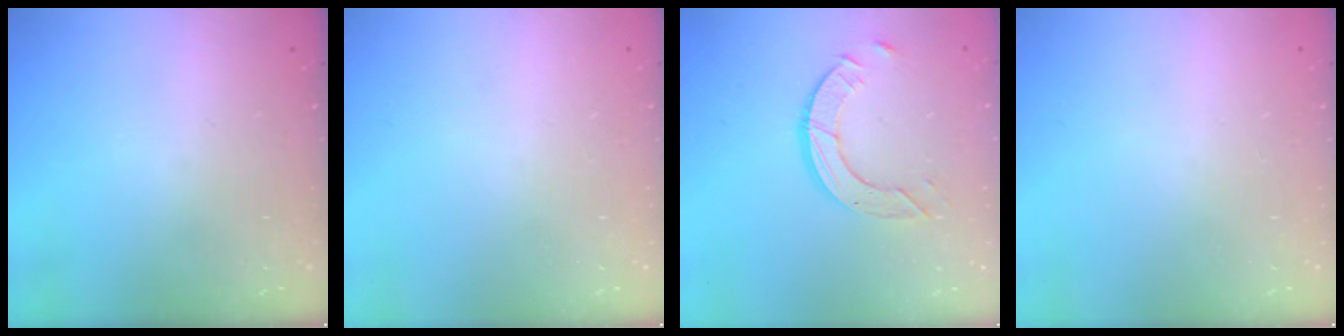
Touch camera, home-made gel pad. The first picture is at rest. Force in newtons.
{"total": 0.0}
{"total": 6.9, "press": 6.9, "slide": 0.6}
{"total": 0.0}